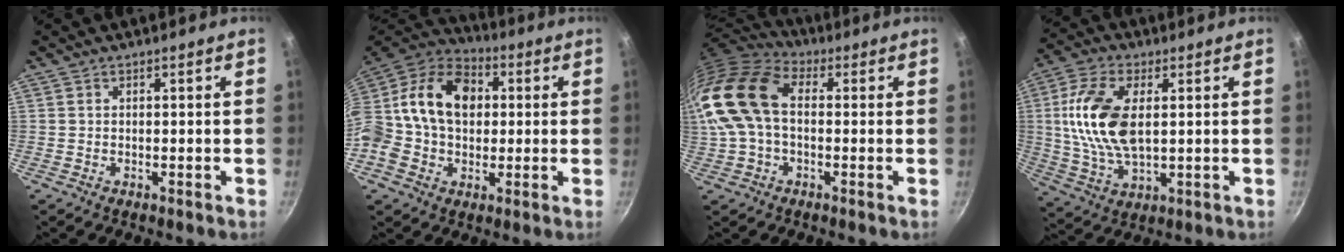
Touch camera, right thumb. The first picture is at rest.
{"total": 20.1, "force": [2.2, 15.2, 13.1], "torque": [-0.221, 0.039, 0.021]}
{"total": 19.7, "force": [1.5, 12.9, 14.9], "torque": [-0.317, 0.031, 0.014]}
{"total": 14.7, "force": [2.2, 7.8, 12.3], "torque": [-0.236, 0.000, 0.042]}